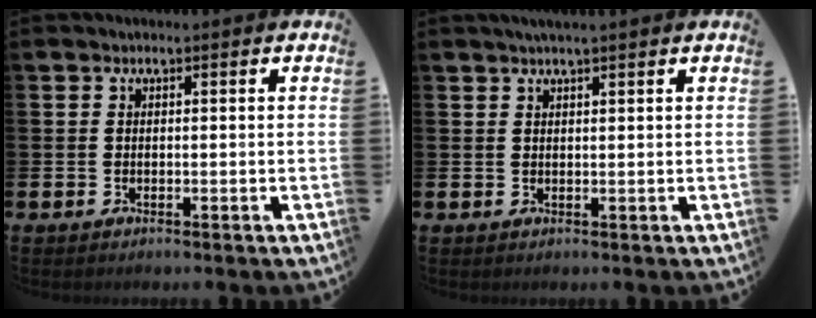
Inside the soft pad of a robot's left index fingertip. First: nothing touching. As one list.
[{"total": 1.6, "force": [1.4, -0.1, 0.8], "torque": [-0.008, -0.001, 0.024]}]